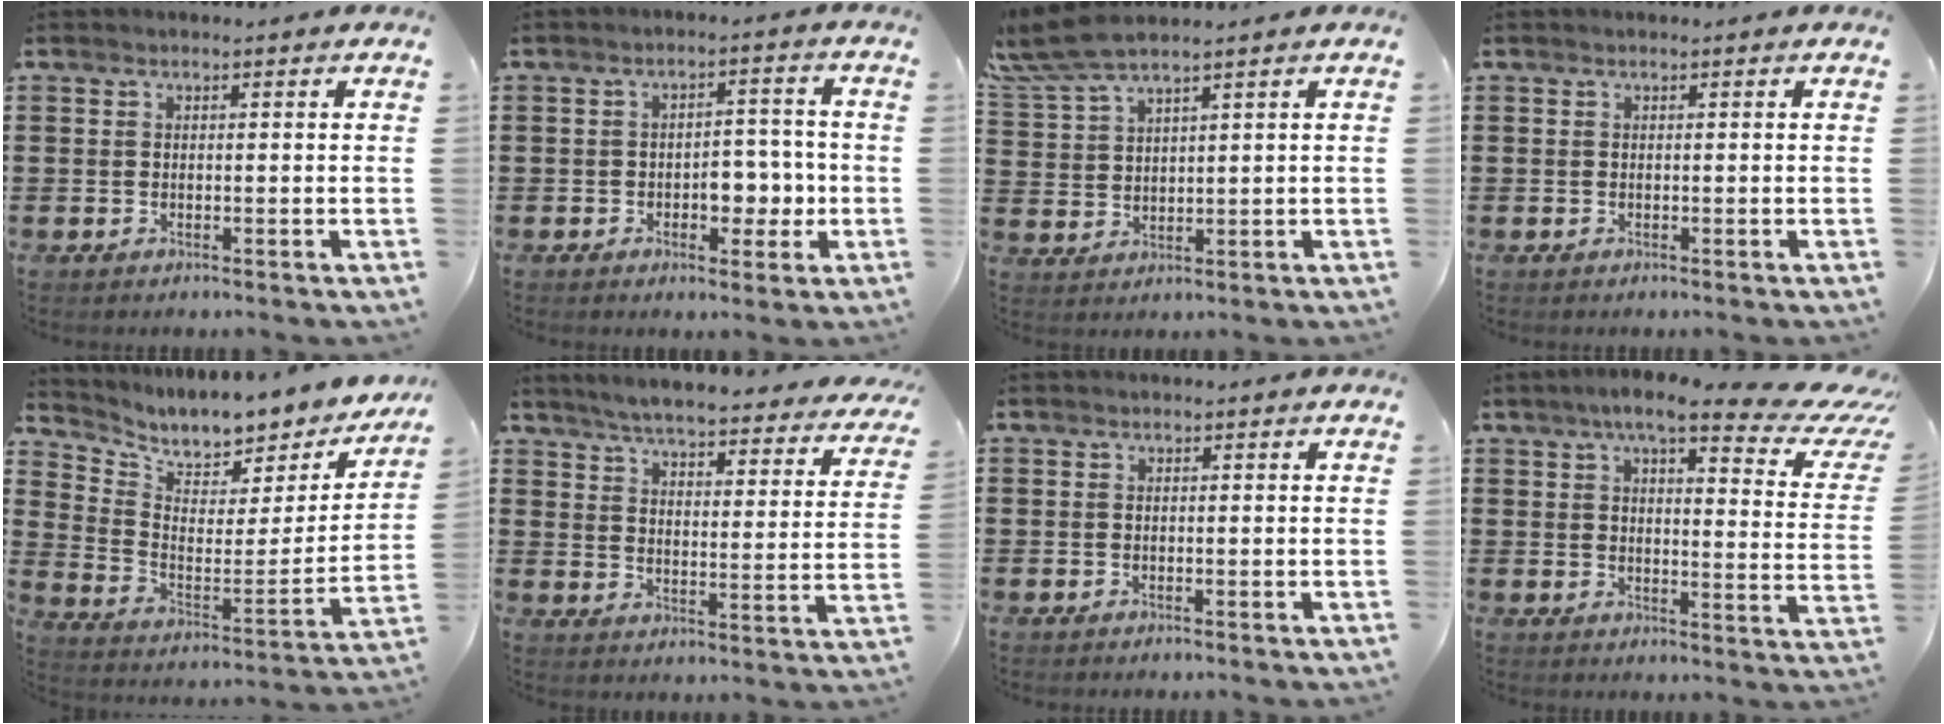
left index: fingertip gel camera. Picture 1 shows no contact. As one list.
[{"total": 5.4, "force": [-1.5, 3.5, 3.9], "torque": [-0.049, -0.001, -0.034]}, {"total": 5.7, "force": [4.7, 0.8, 3.2], "torque": [-0.086, -0.013, 0.083]}, {"total": 0.0}, {"total": 6.9, "force": [6.4, 1.7, 2.0], "torque": [-0.061, -0.062, 0.104]}, {"total": 4.9, "force": [4.7, -0.1, 1.2], "torque": [-0.049, -0.036, 0.077]}, {"total": 0.0}, {"total": 9.3, "force": [6.6, 2.4, 6.2], "torque": [-0.109, -0.029, 0.105]}]